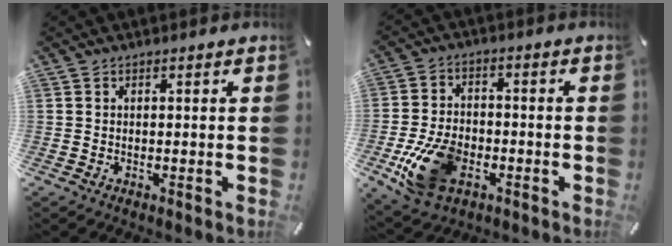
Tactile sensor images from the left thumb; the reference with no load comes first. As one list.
[{"total": 13.5, "force": [-4.9, 8.8, 9.0], "torque": [-0.183, 0.010, -0.085]}]